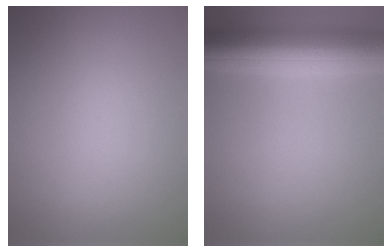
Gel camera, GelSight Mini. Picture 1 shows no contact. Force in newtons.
{"total": 8.9, "press": 8.9, "slide": 0.4}